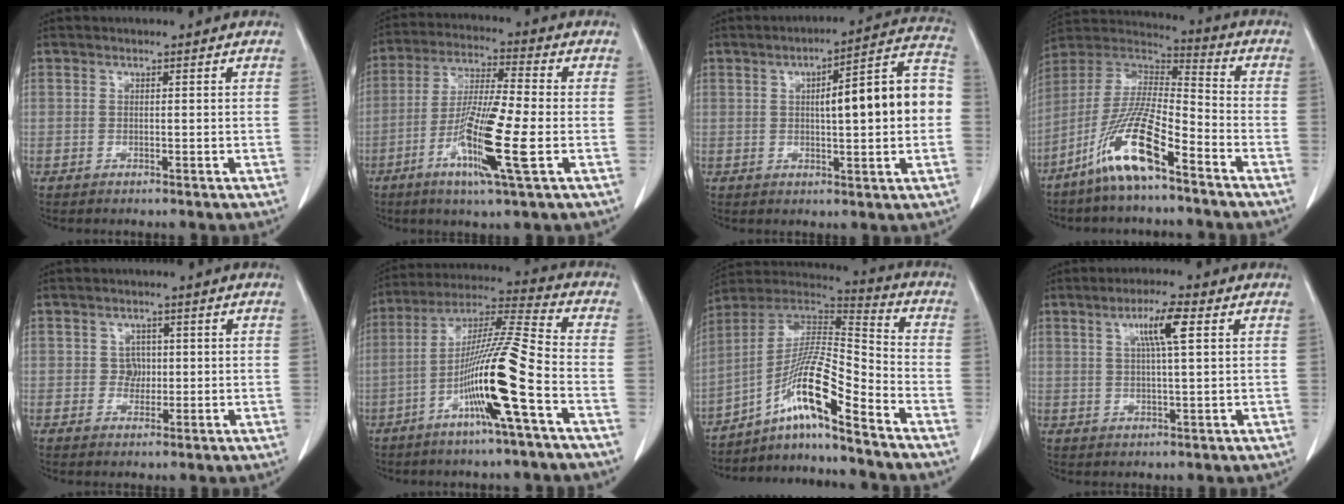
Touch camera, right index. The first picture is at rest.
{"total": 13.0, "force": [-4.0, 0.2, 12.4], "torque": [-0.240, -0.017, -0.080]}
{"total": 14.2, "force": [0.7, 2.0, 14.0], "torque": [-0.189, 0.037, 0.009]}
{"total": 13.9, "force": [-8.3, 1.9, 10.9], "torque": [-0.224, -0.008, -0.161]}
{"total": 2.2, "force": [0.1, 2.0, 0.8], "torque": [-0.007, 0.003, 0.001]}
{"total": 14.8, "force": [-5.4, -0.9, 13.8], "torque": [-0.261, 0.001, -0.107]}
{"total": 12.9, "force": [-8.4, 0.0, 9.9], "torque": [-0.183, 0.015, -0.152]}
{"total": 5.7, "force": [2.1, 0.1, 5.3], "torque": [-0.094, 0.006, 0.036]}